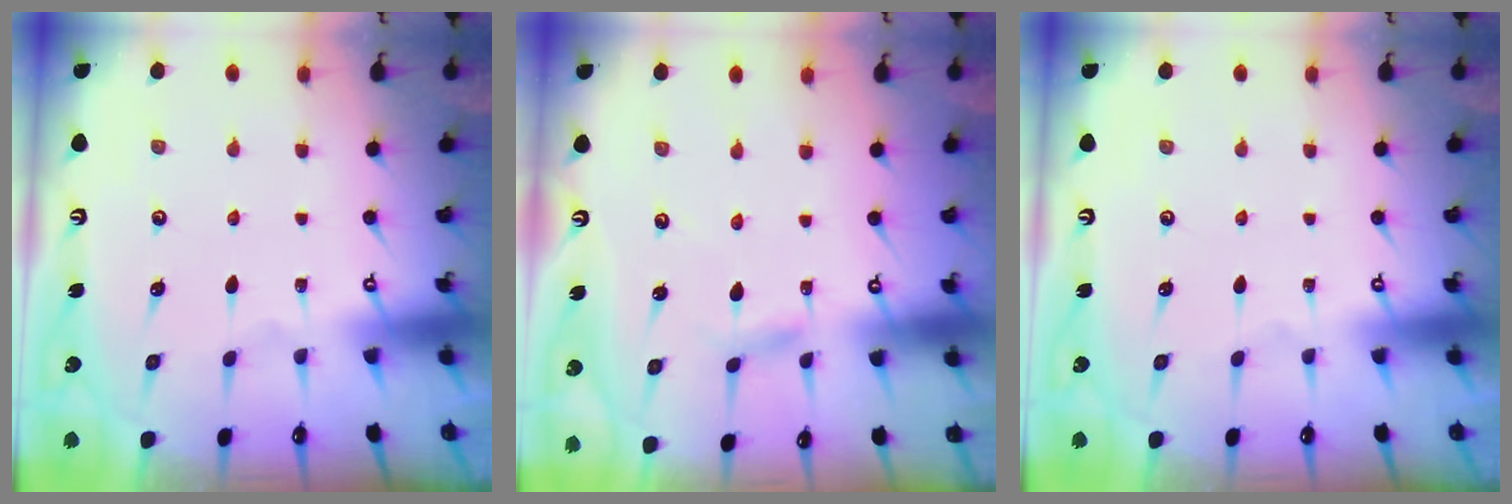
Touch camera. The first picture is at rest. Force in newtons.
{"total": 2.5, "press": 2.5, "slide": 0.3}
{"total": 0.0}